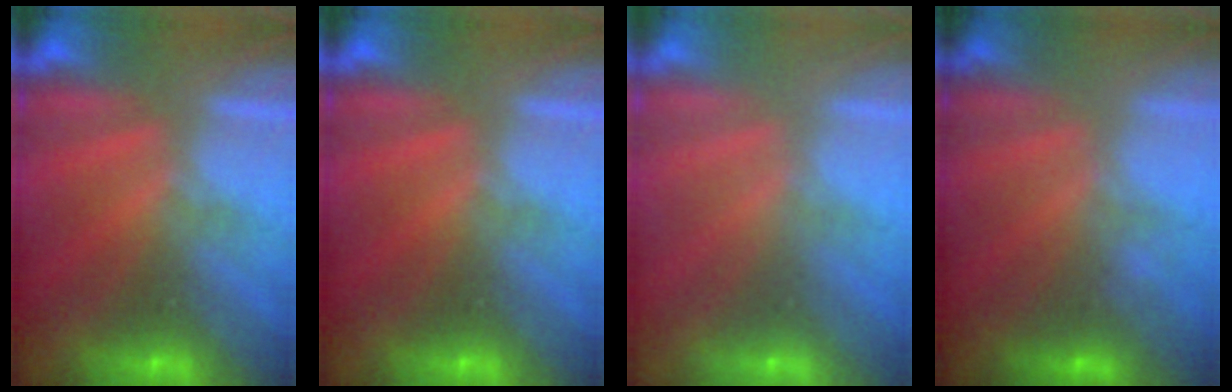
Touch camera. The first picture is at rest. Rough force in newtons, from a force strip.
{"total": 0.0}
{"total": 3.1}
{"total": 1.9}